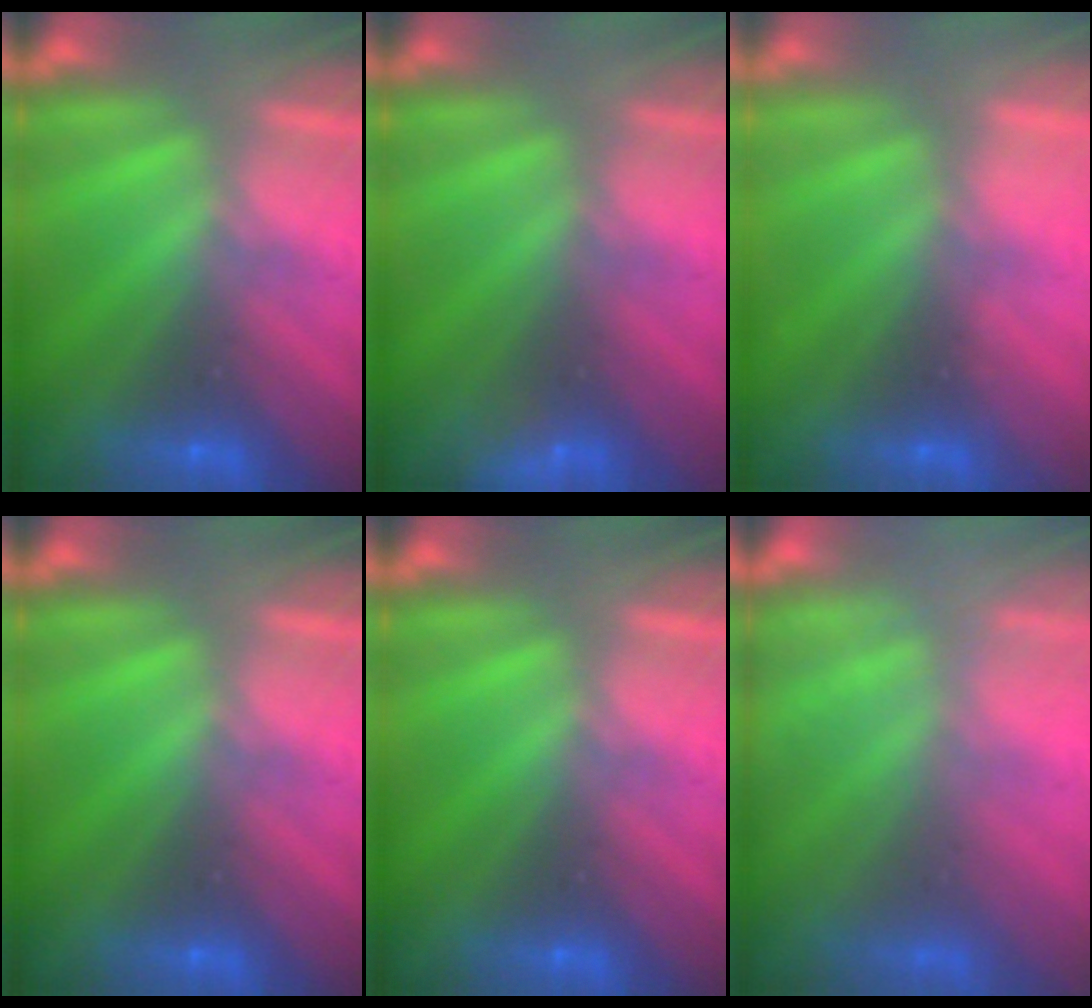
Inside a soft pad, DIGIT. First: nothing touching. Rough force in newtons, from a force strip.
{"total": 2.9}
{"total": 2.4}
{"total": 0.0}
{"total": 0.0}
{"total": 2.4}